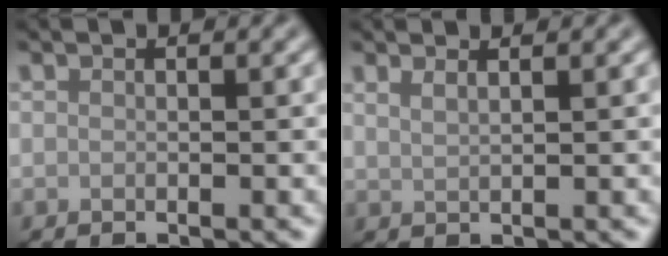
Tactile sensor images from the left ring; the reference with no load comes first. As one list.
[{"total": 1.7, "force": [1.2, 0.6, 0.9], "torque": [-0.009, 0.002, 0.013]}]